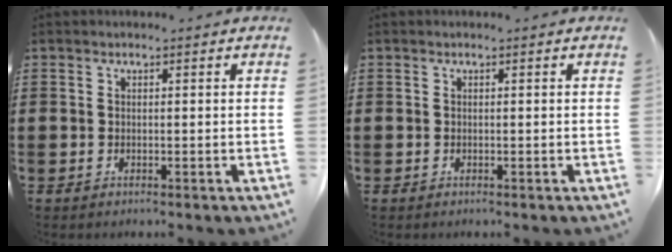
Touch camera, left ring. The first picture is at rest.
{"total": 0.0}